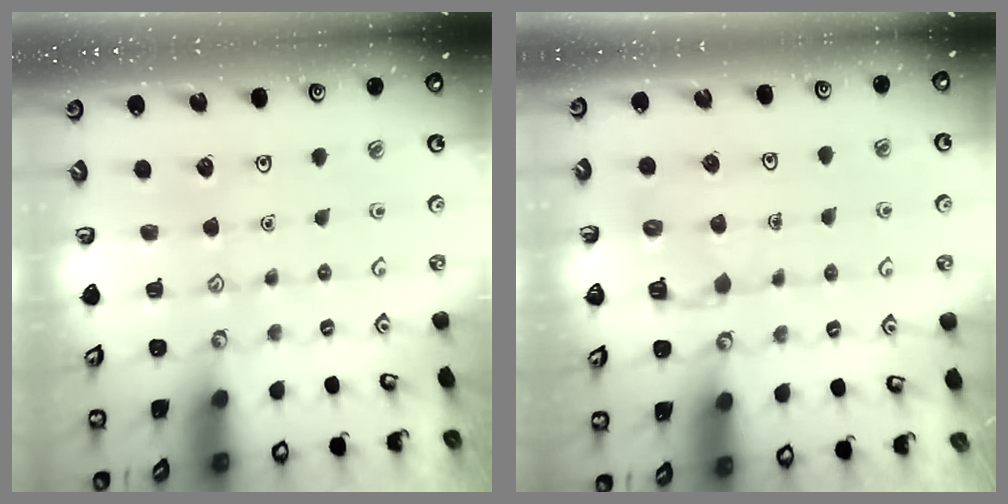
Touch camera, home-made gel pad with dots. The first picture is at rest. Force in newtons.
{"total": 4.8, "press": 4.8, "slide": 0.4}